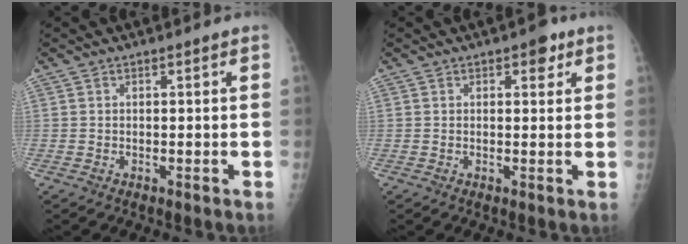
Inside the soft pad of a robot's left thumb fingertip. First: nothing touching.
{"total": 3.0, "force": [1.6, 1.5, 2.0], "torque": [-0.009, -0.001, 0.017]}